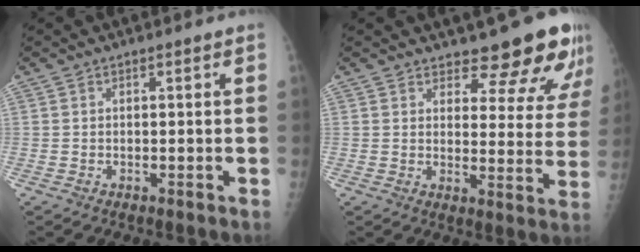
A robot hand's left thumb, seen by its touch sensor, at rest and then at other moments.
{"total": 12.6, "force": [10.6, 4.2, 5.4], "torque": [-0.023, -0.077, 0.121]}